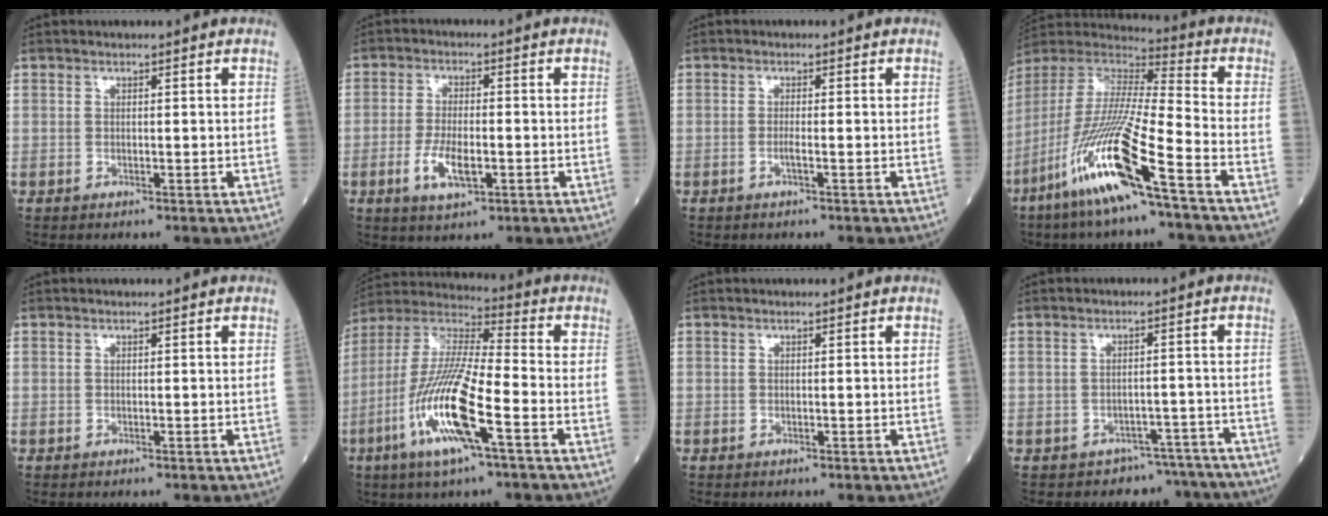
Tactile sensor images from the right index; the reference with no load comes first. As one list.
[{"total": 6.3, "force": [-2.1, 2.2, 5.6], "torque": [-0.112, -0.006, -0.035]}, {"total": 1.2, "force": [-0.5, -0.1, 1.1], "torque": [-0.024, -0.001, -0.012]}, {"total": 19.2, "force": [-10.1, 0.3, 16.2], "torque": [-0.368, -0.053, -0.207]}, {"total": 0.0}, {"total": 16.5, "force": [-6.2, 1.9, 15.2], "torque": [-0.317, -0.015, -0.122]}, {"total": 0.0}, {"total": 8.9, "force": [-8.2, 3.4, -0.8], "torque": [0.028, 0.050, -0.086]}]